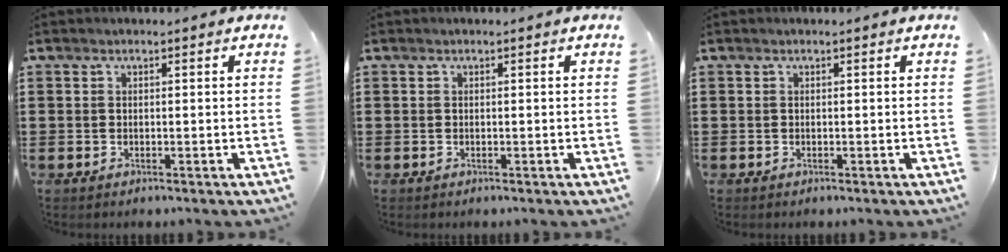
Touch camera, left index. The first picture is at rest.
{"total": 0.0}
{"total": 0.0}